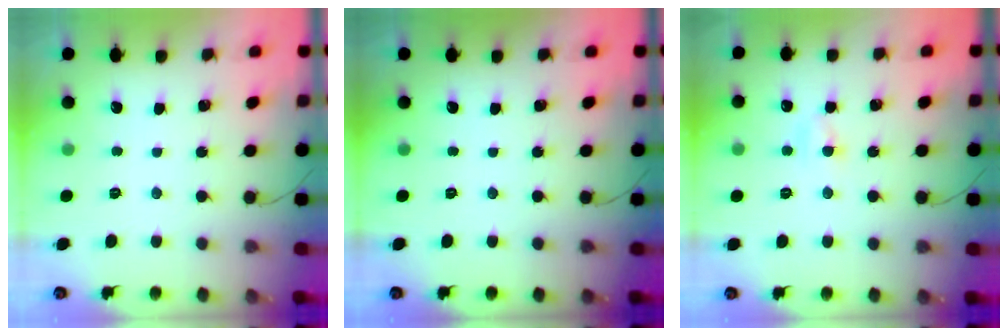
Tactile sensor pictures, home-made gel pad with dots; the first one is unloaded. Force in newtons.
{"total": 0.0}
{"total": 4.1, "press": 3.9, "slide": 1.2}